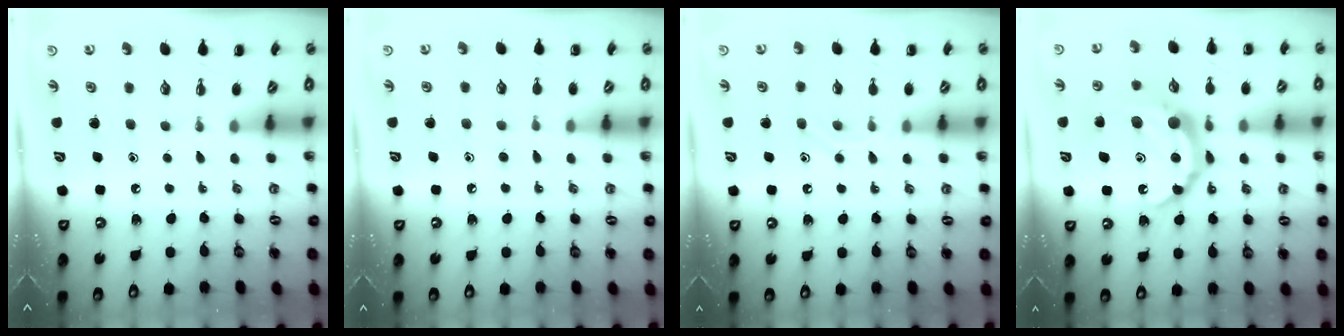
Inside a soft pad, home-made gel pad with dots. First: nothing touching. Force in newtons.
{"total": 7.6, "press": 7.4, "slide": 1.8}
{"total": 9.3, "press": 9.2, "slide": 1.6}
{"total": 15.0, "press": 14.9, "slide": 1.0}